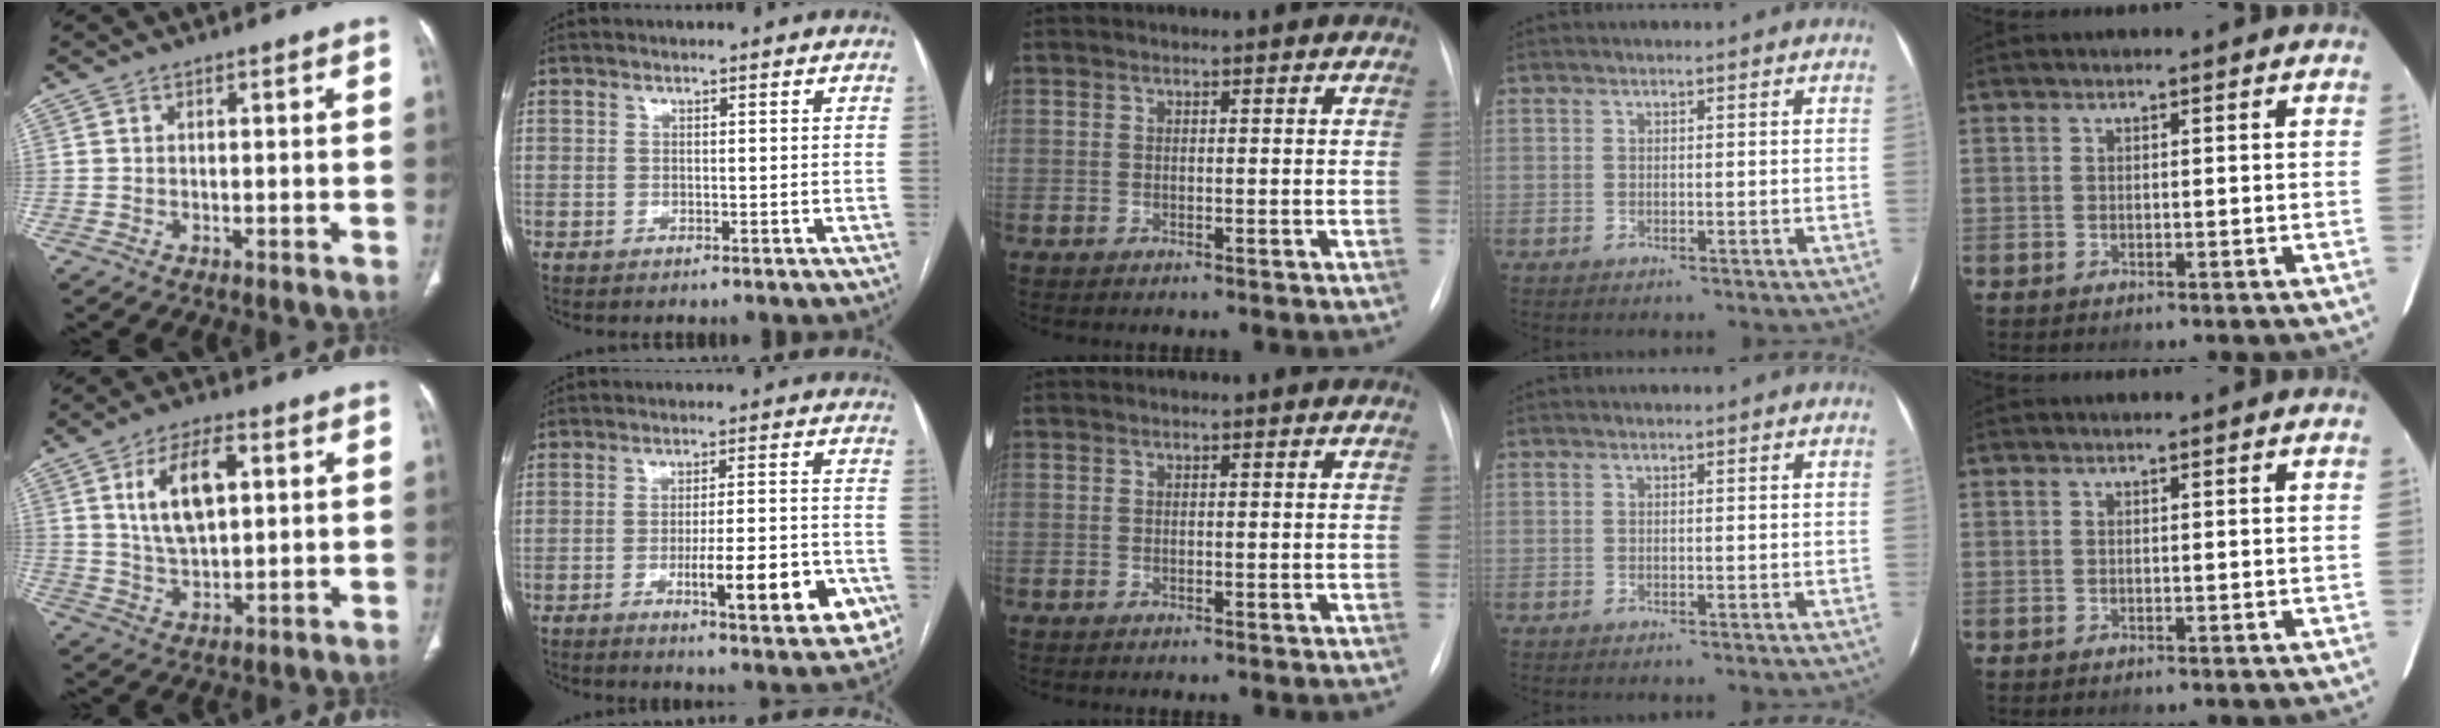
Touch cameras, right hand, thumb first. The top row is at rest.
{"thumb": {"total": 11.3, "force": [3.2, 5.5, 9.4], "torque": [-0.162, -0.002, 0.061]}, "index": {"total": 13.3, "force": [-5.0, 2.7, 12.0], "torque": [-0.147, 0.005, -0.061]}}